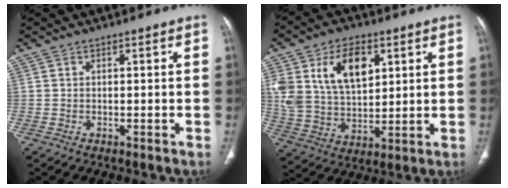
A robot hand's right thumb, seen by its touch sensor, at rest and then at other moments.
{"total": 17.4, "force": [6.5, 10.5, 12.3], "torque": [-0.207, -0.017, 0.133]}